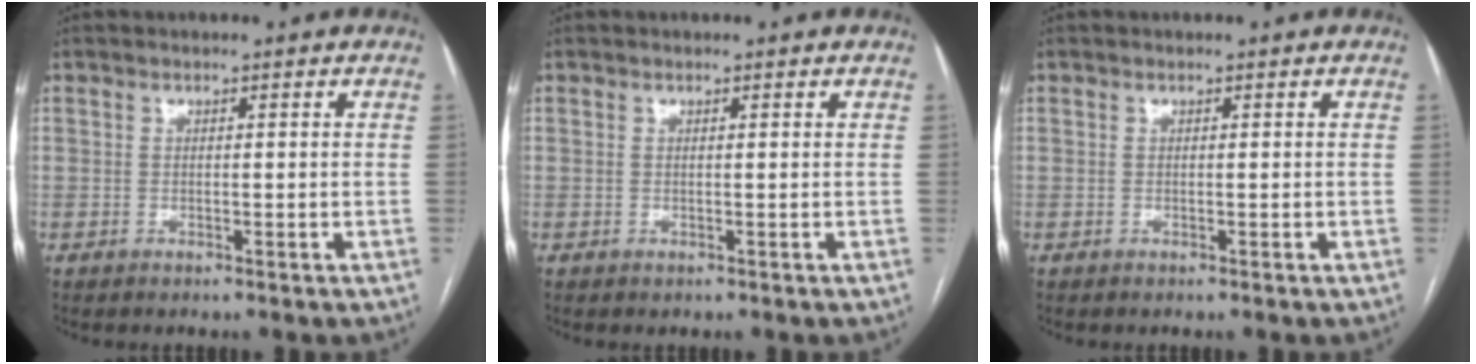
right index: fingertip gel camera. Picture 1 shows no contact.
{"total": 0.0}
{"total": 0.0}